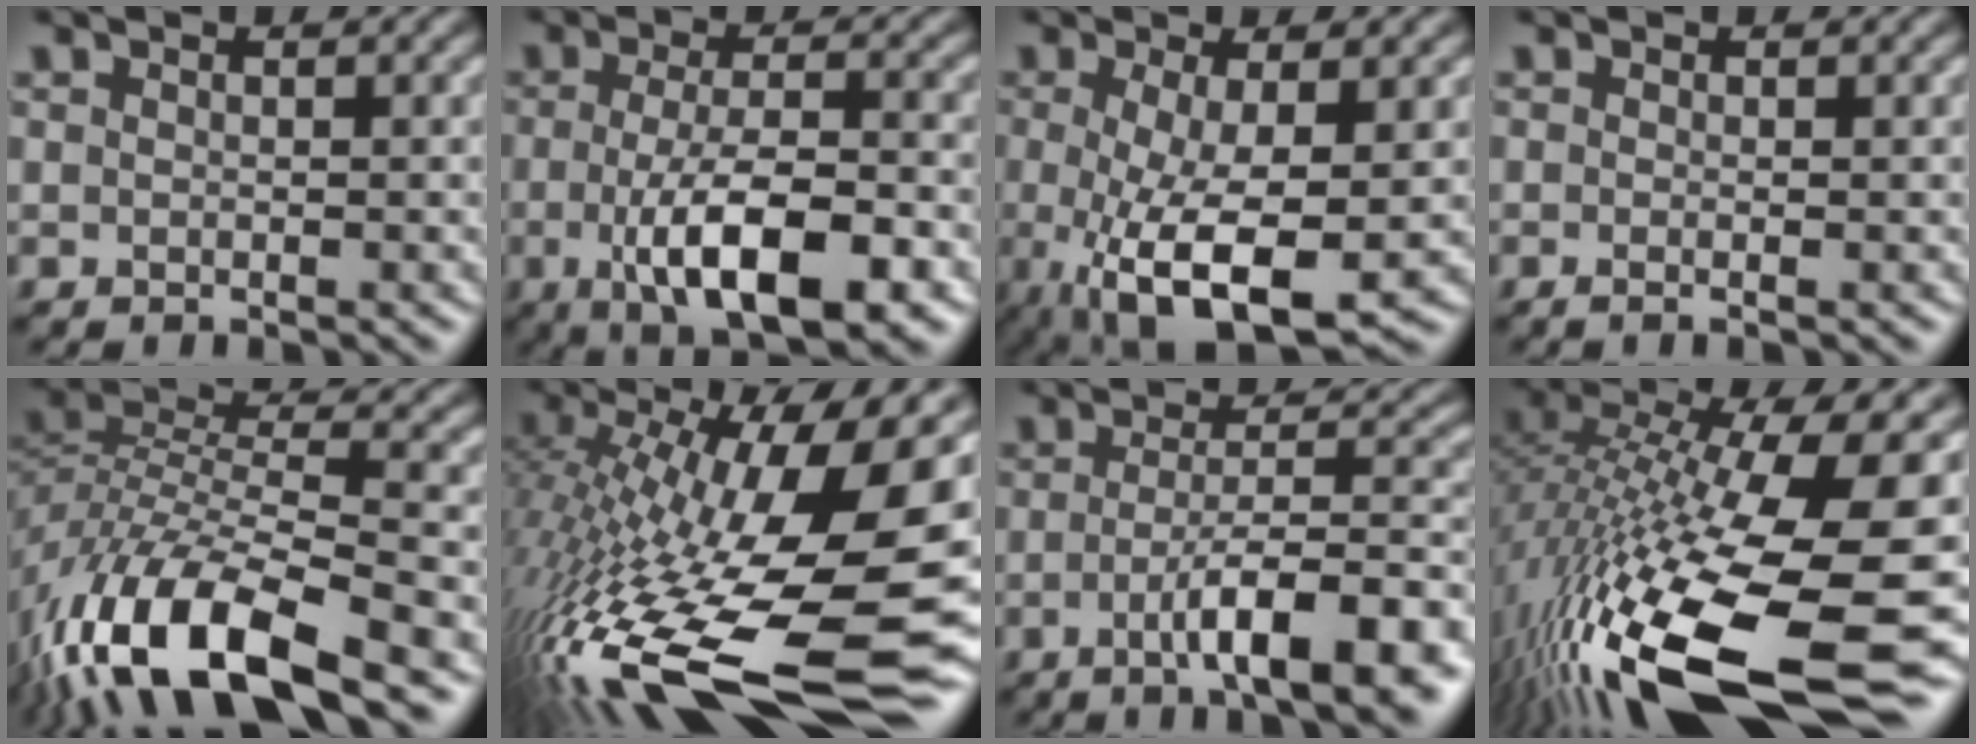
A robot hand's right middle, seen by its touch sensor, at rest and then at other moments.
{"total": 8.6, "force": [-2.3, 2.8, 7.8], "torque": [-0.131, -0.010, -0.038]}
{"total": 7.7, "force": [-1.8, 2.2, 7.2], "torque": [-0.144, -0.021, -0.027]}
{"total": 0.9, "force": [-0.3, 0.2, 0.8], "torque": [-0.014, -0.009, -0.005]}
{"total": 13.6, "force": [-8.0, 4.8, 9.9], "torque": [-0.196, -0.006, -0.155]}
{"total": 18.9, "force": [-3.7, 6.5, 17.3], "torque": [-0.320, -0.023, -0.060]}
{"total": 9.2, "force": [-3.5, 2.3, 8.2], "torque": [-0.117, 0.002, -0.055]}
{"total": 17.8, "force": [-5.0, 6.0, 16.0], "torque": [-0.328, -0.008, -0.092]}